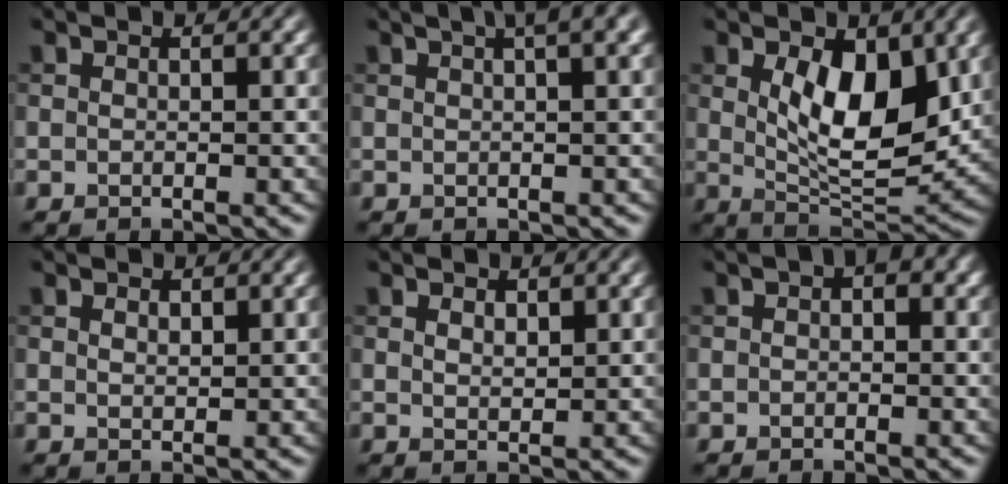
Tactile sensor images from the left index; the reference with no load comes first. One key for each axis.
{"total": 3.8, "fx": 2.1, "fy": 0.9, "fz": 3.0, "tx": -0.032, "ty": 0.014, "tz": 0.020}
{"total": 7.6, "fx": 1.8, "fy": 3.8, "fz": 6.3, "tx": -0.111, "ty": -0.014, "tz": 0.037}
{"total": 0.9, "fx": 0.6, "fy": 0.5, "fz": 0.4, "tx": -0.008, "ty": -0.002, "tz": 0.012}
{"total": 1.2, "fx": 0.8, "fy": 0.7, "fz": 0.6, "tx": -0.011, "ty": -0.002, "tz": 0.017}
{"total": 1.7, "fx": 0.4, "fy": 0.9, "fz": 1.3, "tx": -0.012, "ty": 0.006, "tz": 0.002}